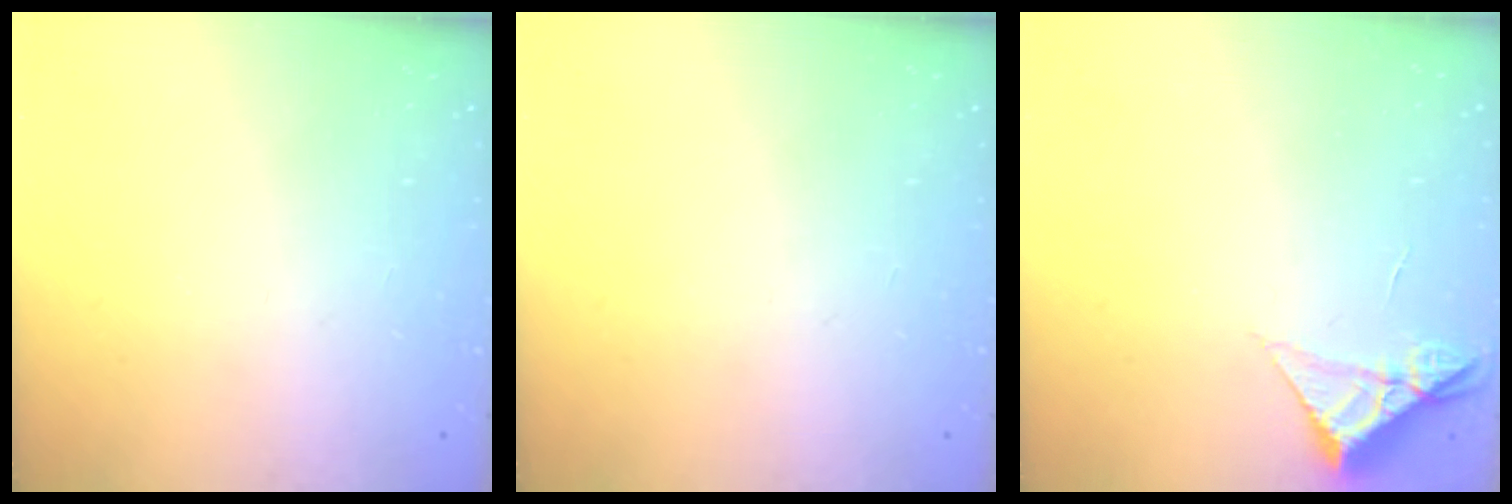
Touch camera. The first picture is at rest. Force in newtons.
{"total": 0.0}
{"total": 5.2, "press": 5.2, "slide": 0.3}